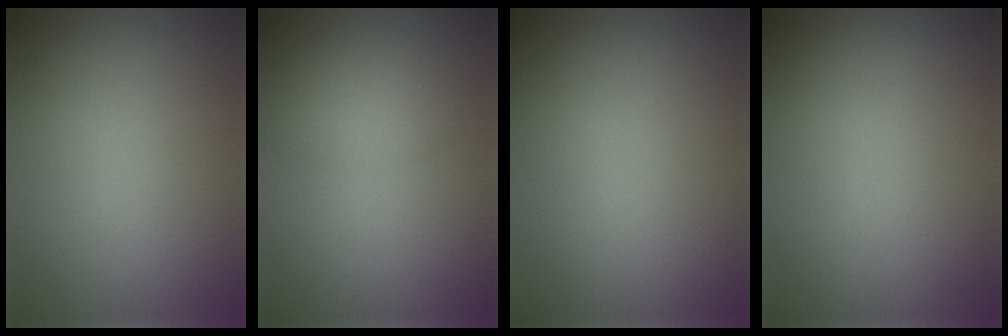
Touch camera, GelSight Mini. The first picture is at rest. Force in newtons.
{"total": 1.9, "press": 1.9, "slide": 0.1}
{"total": 0.0}
{"total": 0.0}